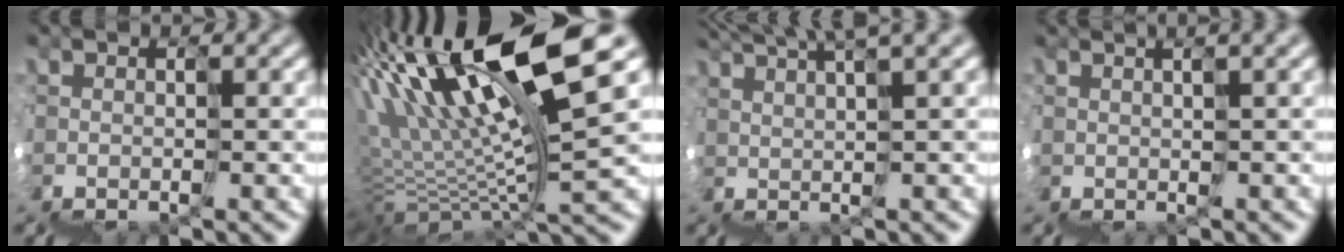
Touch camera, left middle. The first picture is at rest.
{"total": 10.9, "force": [5.7, 1.8, 9.1], "torque": [-0.177, 0.038, 0.102]}
{"total": 6.8, "force": [6.2, 0.0, 2.8], "torque": [-0.019, 0.052, 0.097]}
{"total": 3.2, "force": [2.6, 0.5, 1.7], "torque": [0.000, 0.031, 0.050]}